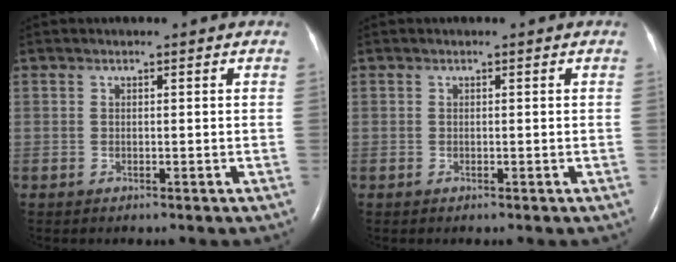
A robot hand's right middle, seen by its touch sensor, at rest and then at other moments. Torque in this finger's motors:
{"motor_torque": [0.06, -0.08, 0.01, 0.00]}